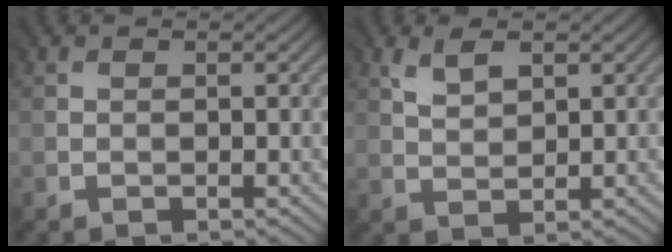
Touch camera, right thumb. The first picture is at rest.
{"total": 3.0, "force": [2.0, 1.5, 1.7], "torque": [-0.044, 0.002, 0.043]}